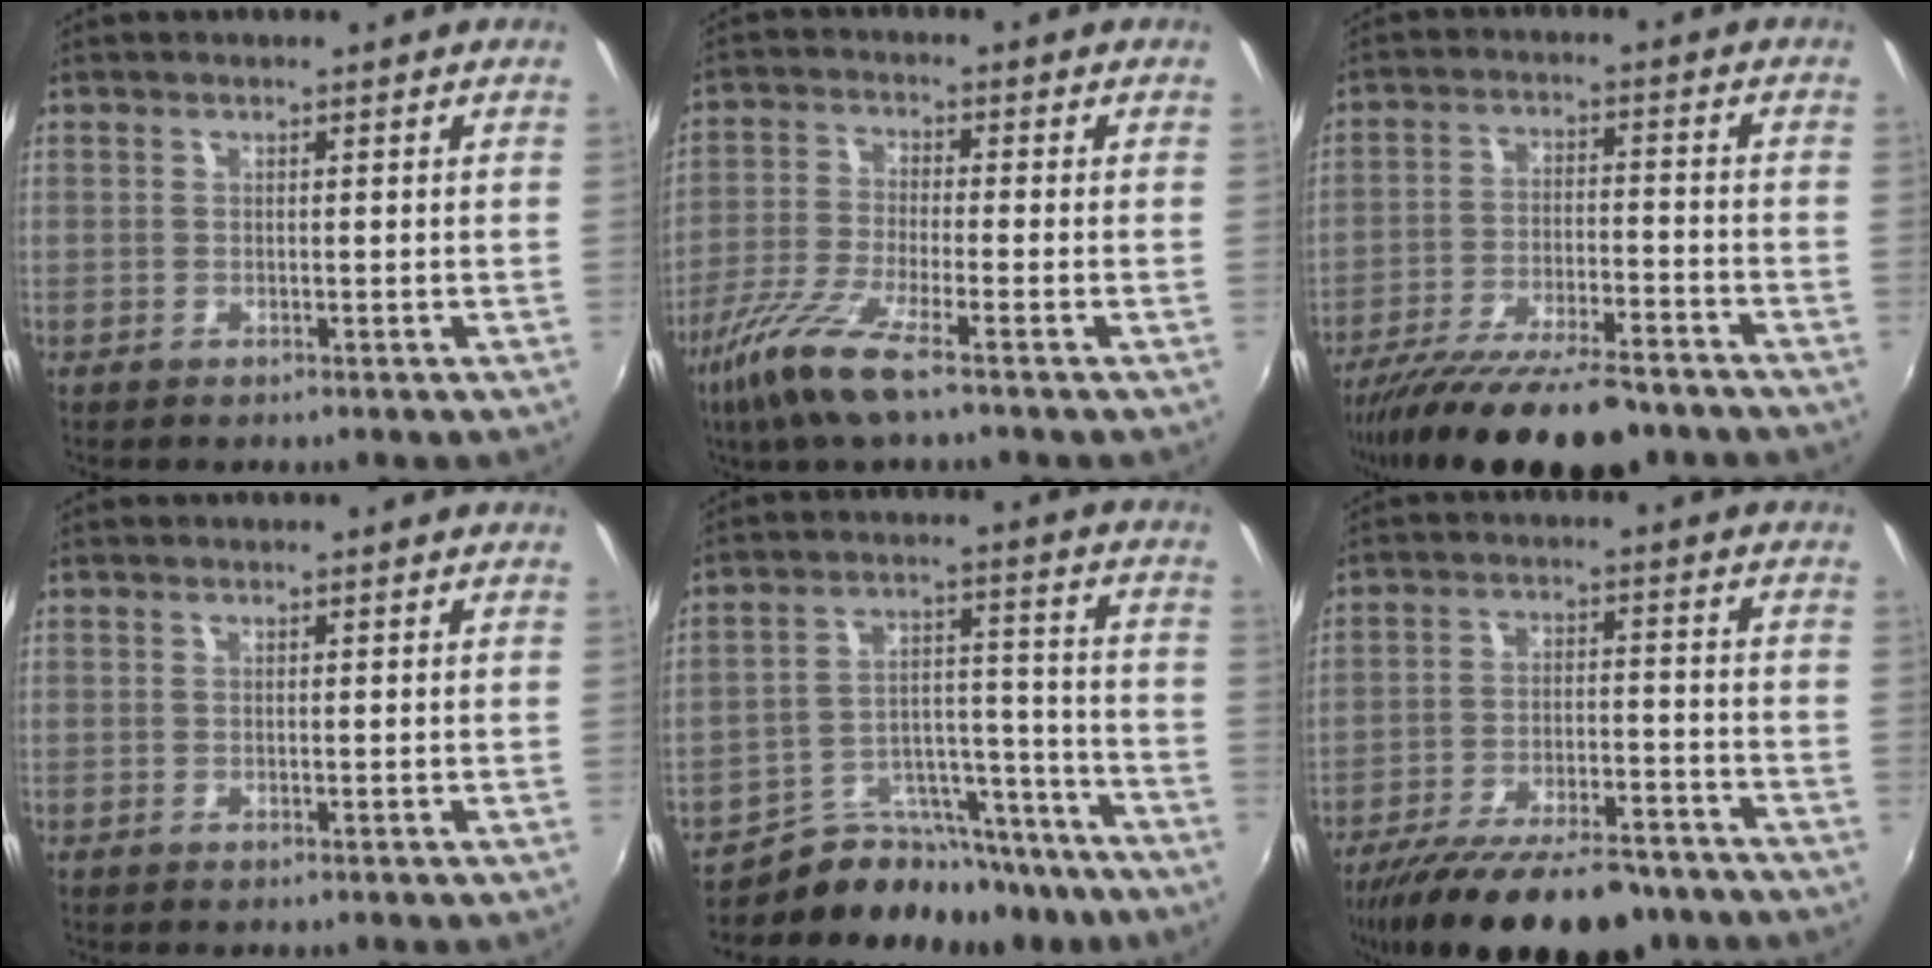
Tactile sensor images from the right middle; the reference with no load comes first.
{"total": 9.6, "force": [-6.2, 0.7, 7.3], "torque": [-0.166, -0.020, -0.126]}
{"total": 17.9, "force": [-14.6, 3.9, 9.6], "torque": [-0.188, -0.040, -0.232]}
{"total": 0.0}
{"total": 15.3, "force": [-13.9, 5.4, 3.5], "torque": [-0.049, 0.045, -0.202]}
{"total": 20.6, "force": [-16.7, 5.8, 10.4], "torque": [-0.196, -0.033, -0.247]}